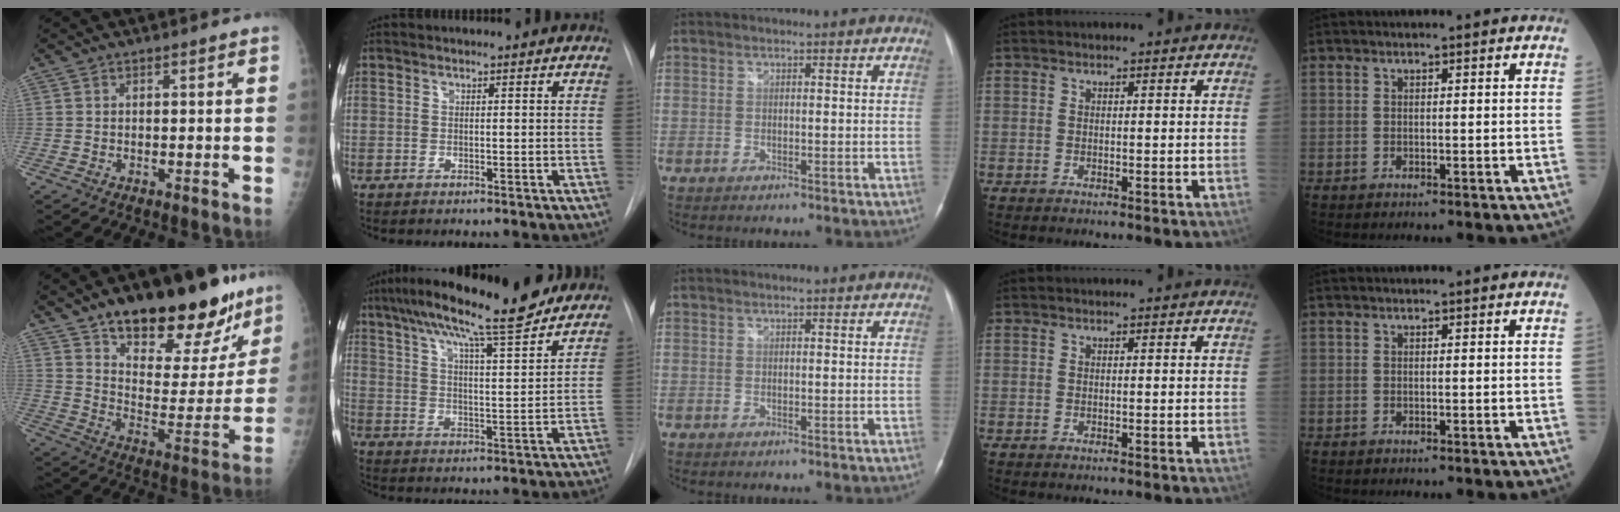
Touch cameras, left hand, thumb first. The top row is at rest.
{"thumb": {"total": 26.4, "force": [18.2, 11.0, 15.5], "torque": [-0.170, -0.081, 0.273]}, "index": {"total": 16.9, "force": [13.6, 1.4, 9.8], "torque": [-0.161, 0.009, 0.202]}}